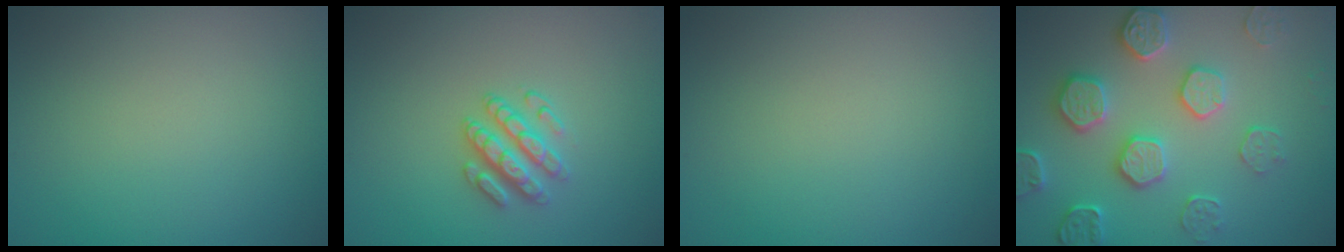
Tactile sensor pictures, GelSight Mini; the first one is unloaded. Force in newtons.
{"total": 2.7, "press": 2.5, "slide": 1.2}
{"total": 0.0}
{"total": 4.6, "press": 4.2, "slide": 1.7}